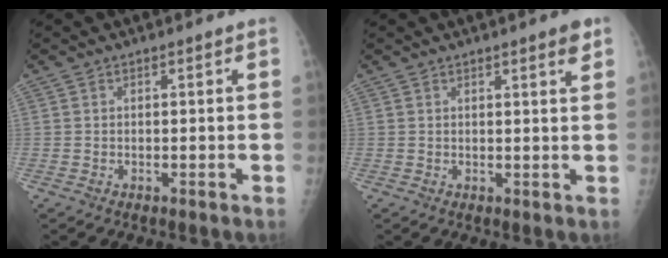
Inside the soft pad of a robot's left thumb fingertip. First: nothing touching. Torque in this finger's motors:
{"motor_torque": [-0.10, -0.05, -0.28, -0.10, 0.01]}